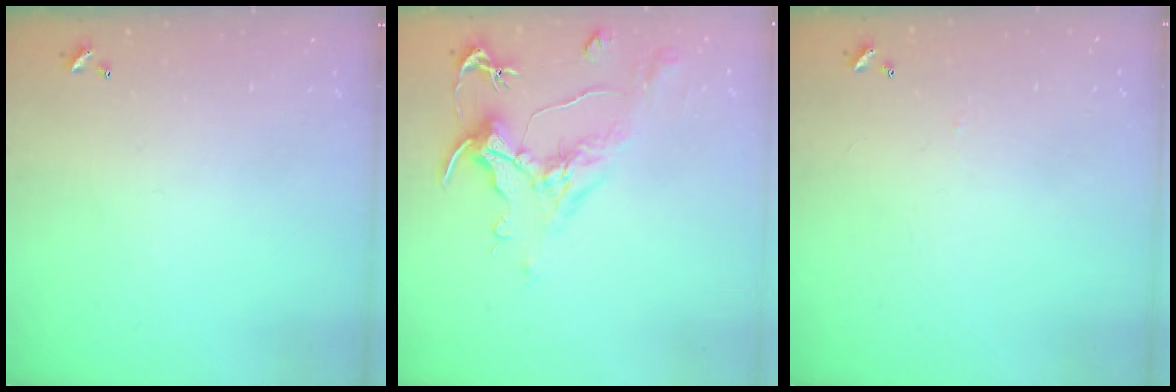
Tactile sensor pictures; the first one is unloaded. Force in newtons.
{"total": 1.6, "press": 0.6, "slide": 1.4}
{"total": 0.5, "press": 0.3, "slide": 0.4}